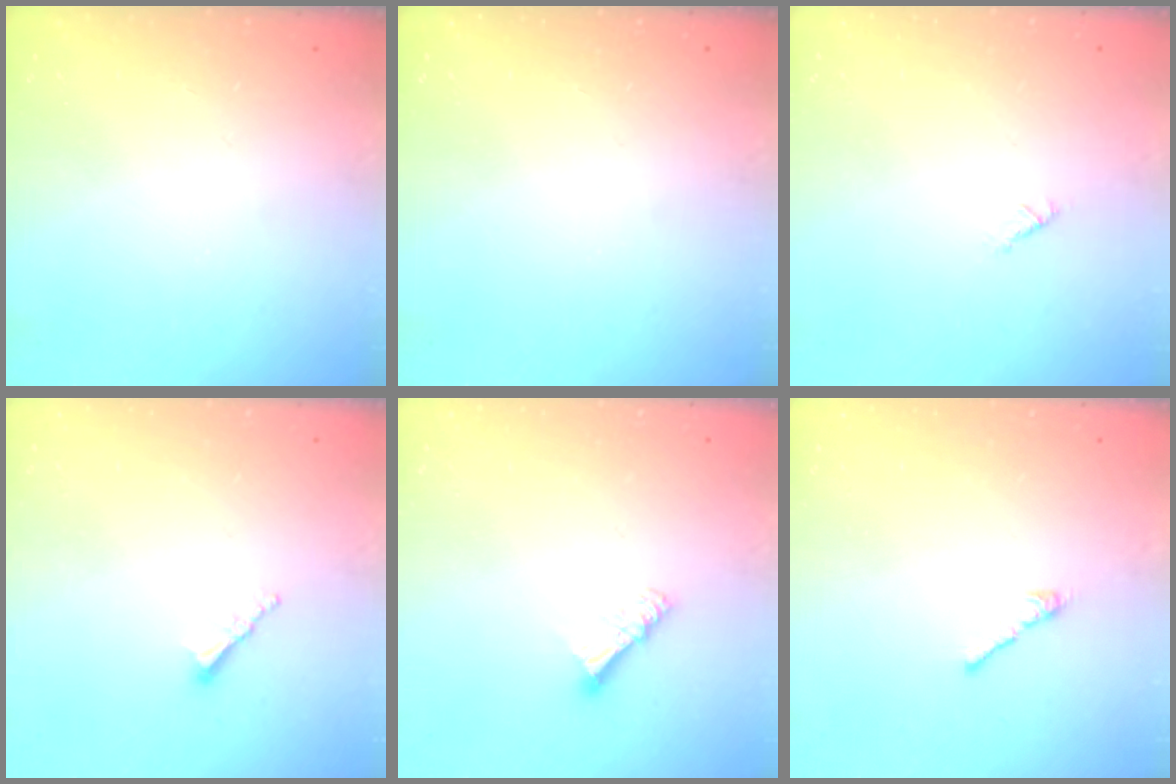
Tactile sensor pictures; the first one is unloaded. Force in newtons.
{"total": 0.0}
{"total": 0.6, "press": 0.6, "slide": 0.2}
{"total": 2.0, "press": 2.0, "slide": 0.5}
{"total": 6.1, "press": 6.1, "slide": 0.5}
{"total": 0.6, "press": 0.4, "slide": 0.4}